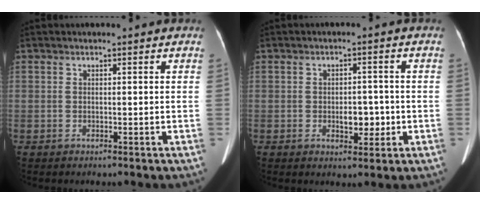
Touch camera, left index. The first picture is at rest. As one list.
[{"total": 3.9, "force": [-1.3, 2.1, 3.0], "torque": [-0.041, 0.000, -0.013]}]